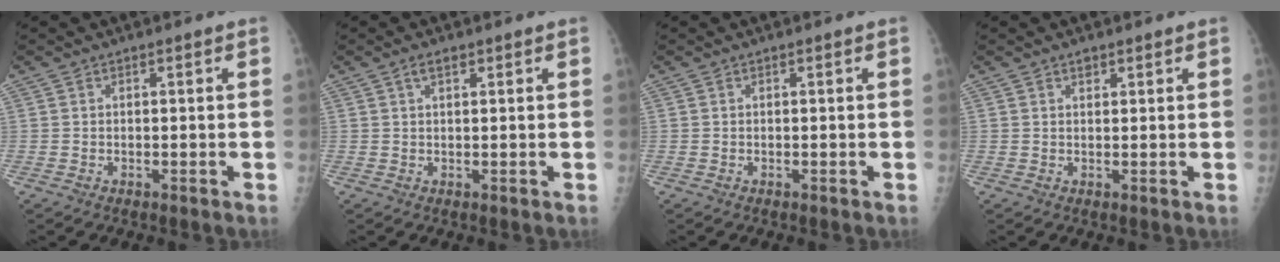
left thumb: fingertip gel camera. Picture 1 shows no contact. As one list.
[{"total": 1.9, "force": [1.1, 0.8, 1.3], "torque": [-0.023, 0.002, 0.019]}, {"total": 0.0}, {"total": 1.3, "force": [0.9, 0.7, 0.5], "torque": [-0.001, -0.005, 0.013]}]